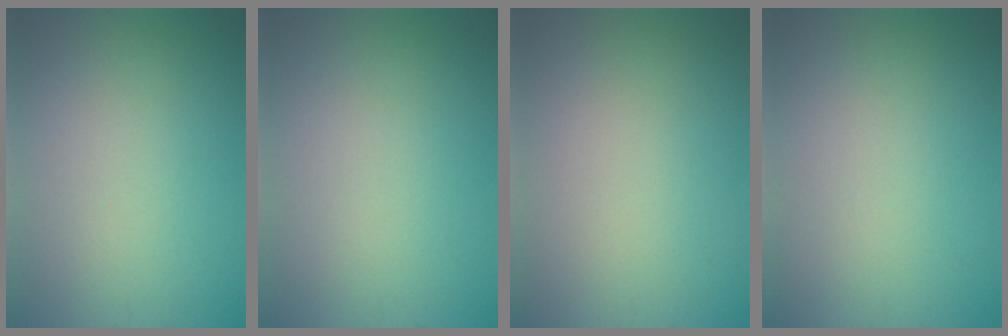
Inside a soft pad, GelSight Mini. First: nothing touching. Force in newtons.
{"total": 0.0}
{"total": 0.0}
{"total": 0.0}